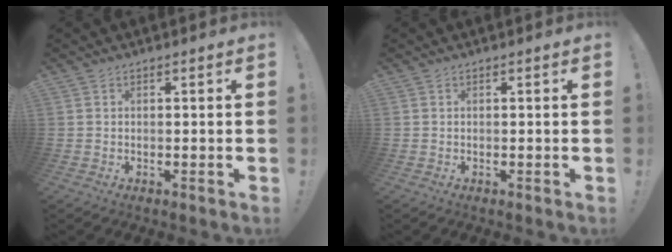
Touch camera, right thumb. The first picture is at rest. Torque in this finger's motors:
{"motor_torque": [0.00, 0.00, 0.00, 0.00, 0.00]}